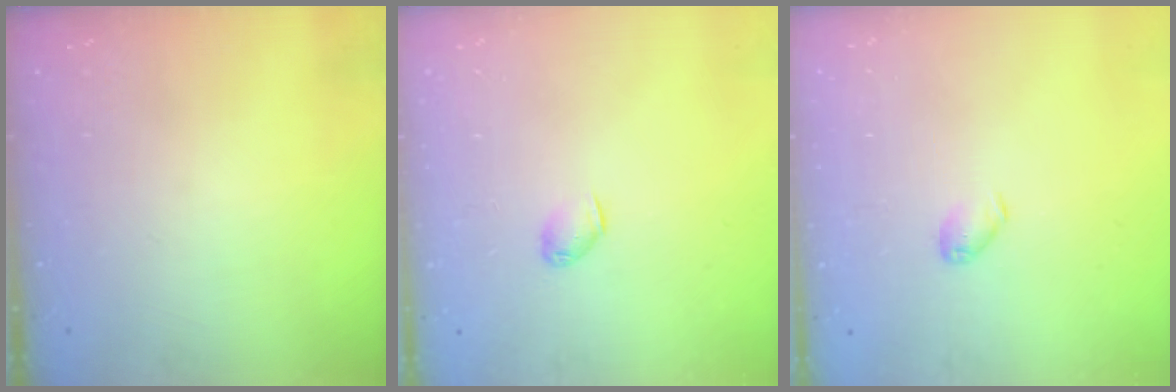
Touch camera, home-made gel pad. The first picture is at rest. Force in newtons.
{"total": 3.9, "press": 3.8, "slide": 0.7}
{"total": 3.1, "press": 3.1, "slide": 0.5}